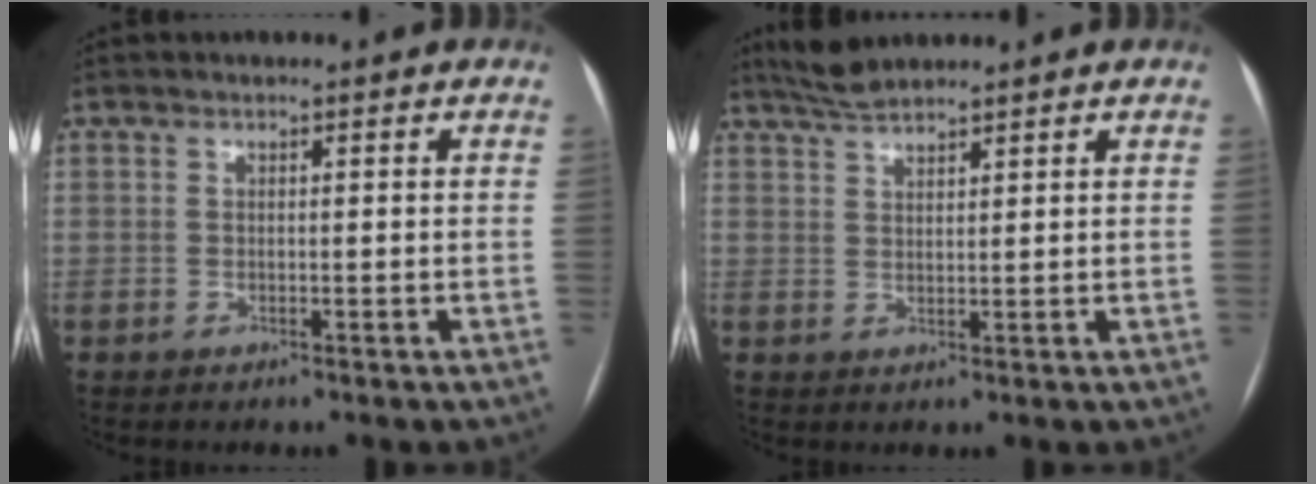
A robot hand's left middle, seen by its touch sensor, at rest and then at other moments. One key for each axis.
{"total": 3.9, "fx": 3.6, "fy": 0.3, "fz": 1.3, "tx": -0.033, "ty": 0.013, "tz": 0.075}